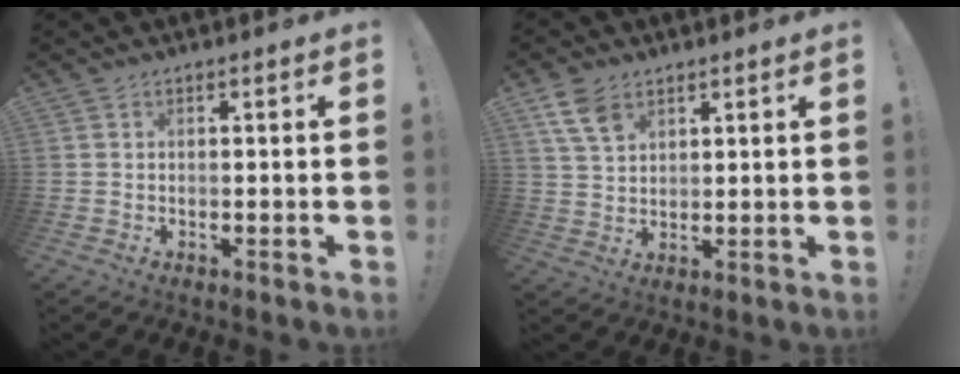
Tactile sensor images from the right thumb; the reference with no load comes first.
{"total": 7.9, "force": [4.5, 5.0, 4.2], "torque": [-0.080, -0.011, 0.091]}